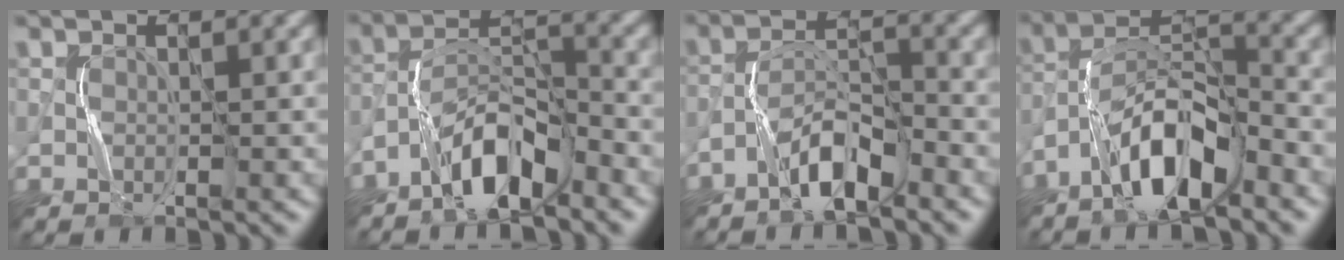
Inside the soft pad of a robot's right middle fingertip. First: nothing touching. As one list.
[{"total": 5.9, "force": [-4.3, 1.7, 3.6], "torque": [-0.064, 0.008, -0.083]}, {"total": 4.5, "force": [-3.3, 1.2, 2.8], "torque": [-0.049, 0.014, -0.065]}, {"total": 7.6, "force": [-5.1, 2.2, 5.2], "torque": [-0.093, 0.012, -0.097]}]